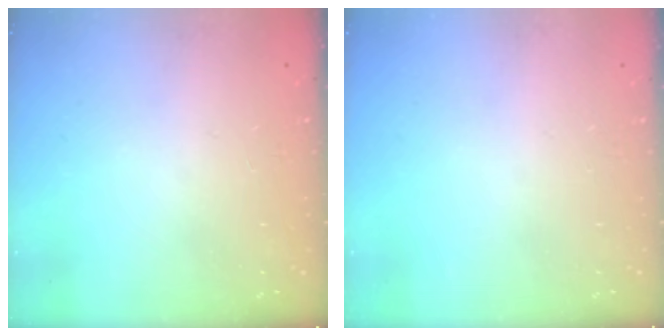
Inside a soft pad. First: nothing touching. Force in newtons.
{"total": 0.0}